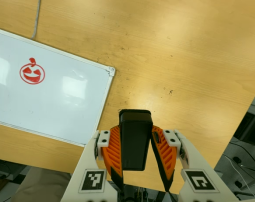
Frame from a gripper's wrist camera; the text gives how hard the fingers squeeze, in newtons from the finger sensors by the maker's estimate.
{"total": 4.7, "left": 3.7, "right": 5.7}